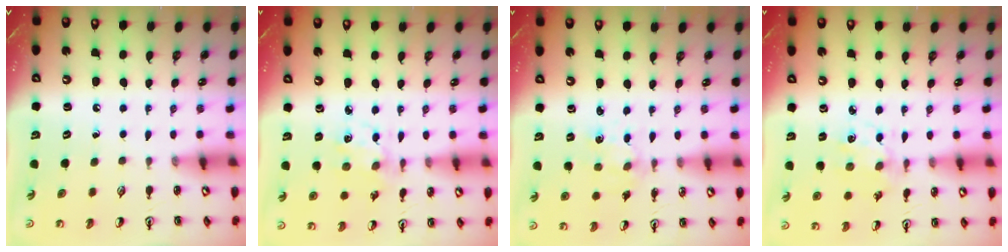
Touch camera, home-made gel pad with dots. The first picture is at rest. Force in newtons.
{"total": 2.7, "press": 2.6, "slide": 0.8}
{"total": 3.0, "press": 3.0, "slide": 0.3}
{"total": 2.5, "press": 2.5, "slide": 0.2}